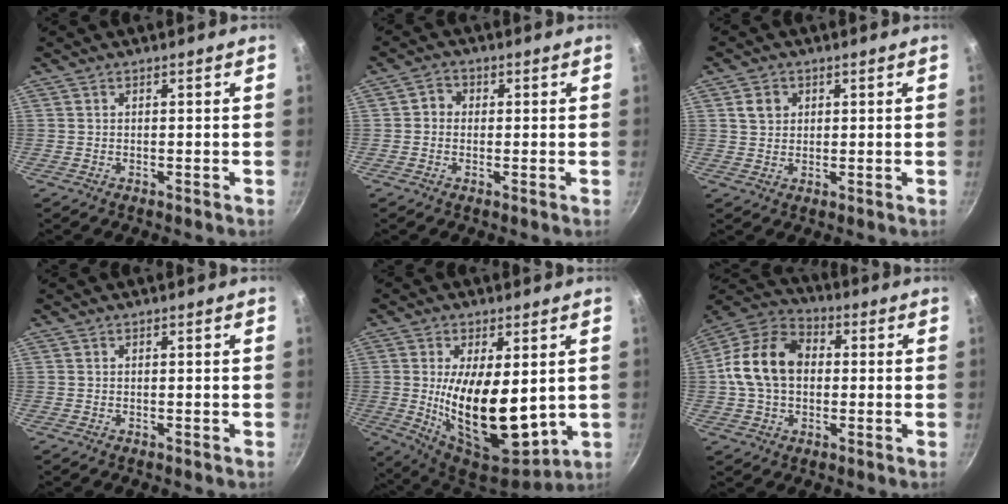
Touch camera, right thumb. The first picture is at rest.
{"total": 2.8, "force": [0.1, 2.6, 1.2], "torque": [-0.007, 0.005, -0.009]}
{"total": 3.6, "force": [1.1, 3.1, 1.5], "torque": [-0.010, 0.004, 0.019]}
{"total": 0.0}
{"total": 18.5, "force": [0.7, 8.8, 16.3], "torque": [-0.259, -0.033, 0.026]}
{"total": 14.8, "force": [0.6, 10.8, 10.0], "torque": [-0.152, 0.030, -0.009]}